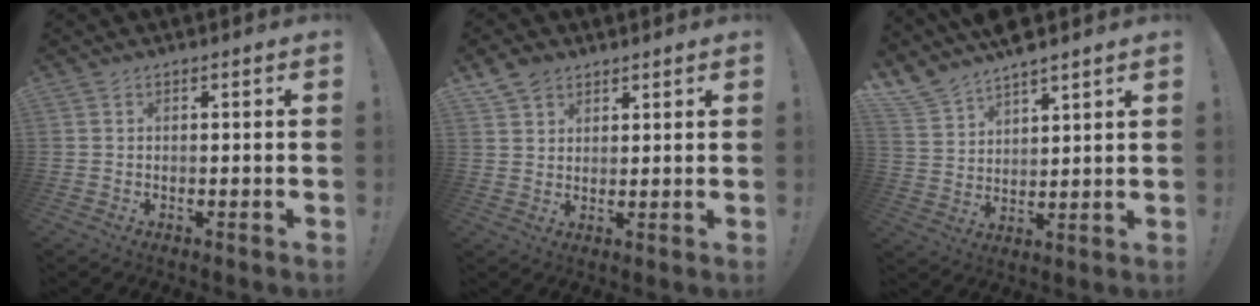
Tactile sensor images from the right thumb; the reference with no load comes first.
{"total": 5.2, "force": [3.8, 3.3, 1.2], "torque": [-0.018, -0.020, 0.072]}
{"total": 7.8, "force": [7.0, 2.8, 1.9], "torque": [-0.054, -0.054, 0.135]}